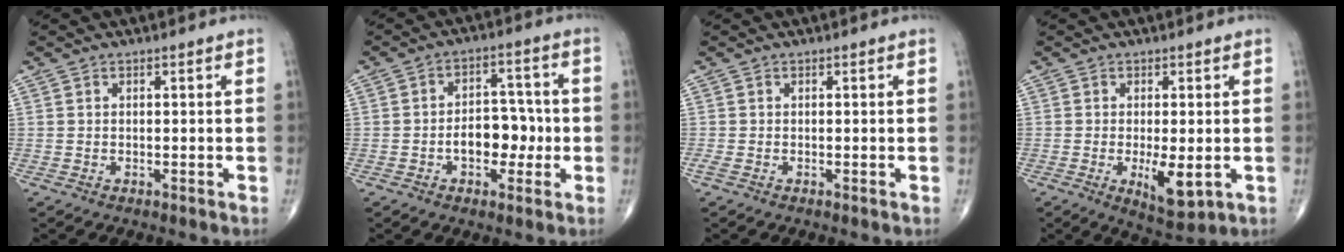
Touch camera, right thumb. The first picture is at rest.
{"total": 8.4, "force": [-1.7, 5.4, 6.2], "torque": [-0.062, 0.026, -0.032]}
{"total": 0.8, "force": [-0.3, 0.3, 0.7], "torque": [-0.023, -0.005, -0.010]}
{"total": 6.9, "force": [-1.4, 2.5, 6.3], "torque": [-0.100, -0.019, -0.014]}